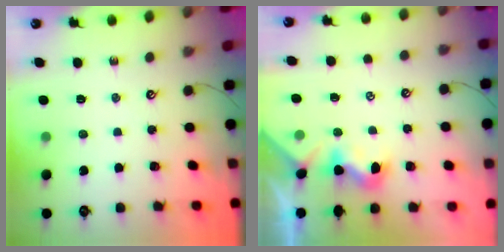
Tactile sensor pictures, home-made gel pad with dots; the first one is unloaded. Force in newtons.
{"total": 1.0, "press": 0.8, "slide": 0.6}